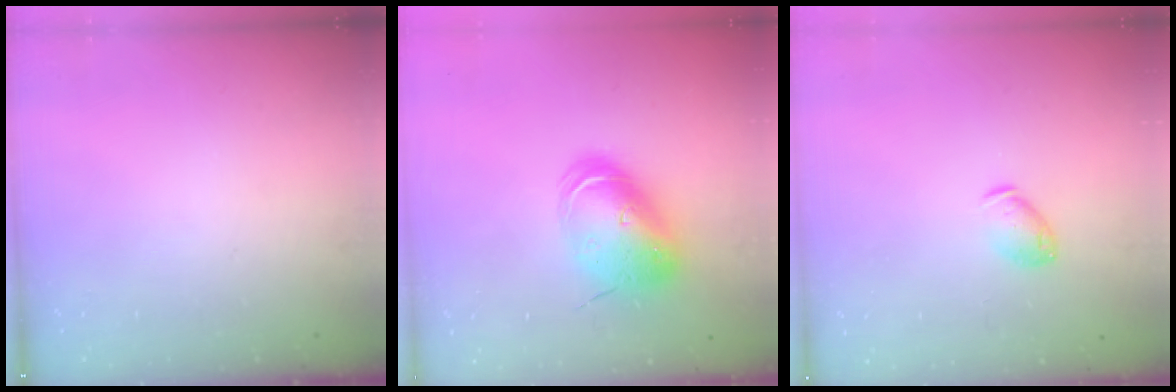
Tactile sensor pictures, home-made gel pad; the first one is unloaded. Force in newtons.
{"total": 13.6, "press": 13.3, "slide": 2.5}
{"total": 6.8, "press": 6.8, "slide": 1.1}